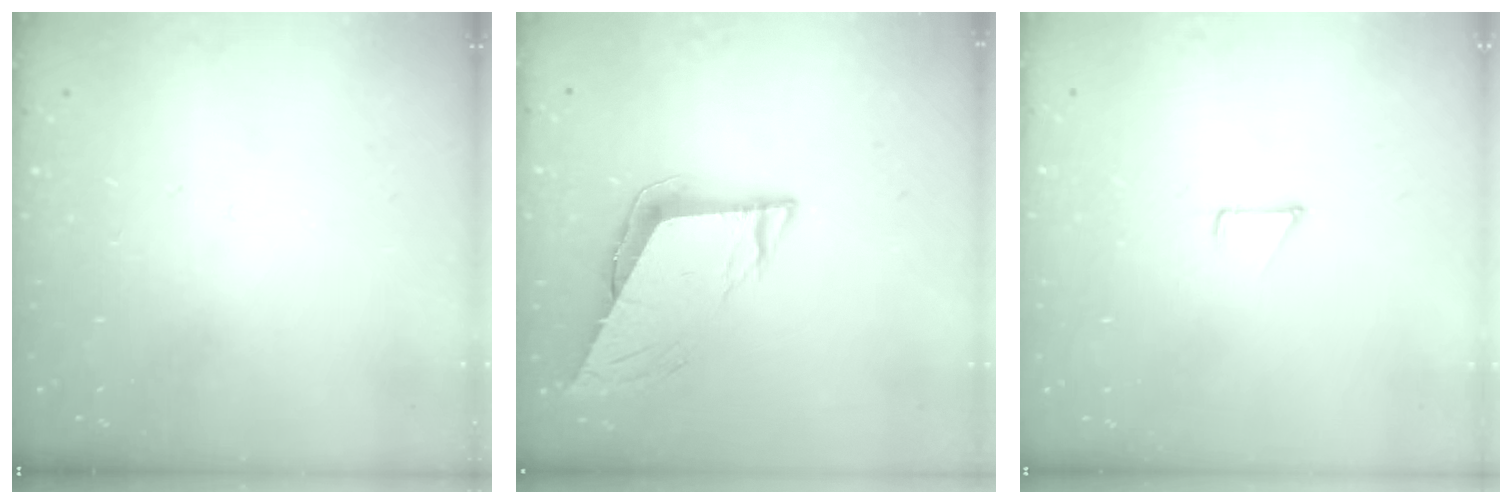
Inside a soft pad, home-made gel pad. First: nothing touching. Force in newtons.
{"total": 8.3, "press": 8.2, "slide": 0.4}
{"total": 4.5, "press": 4.5, "slide": 0.3}